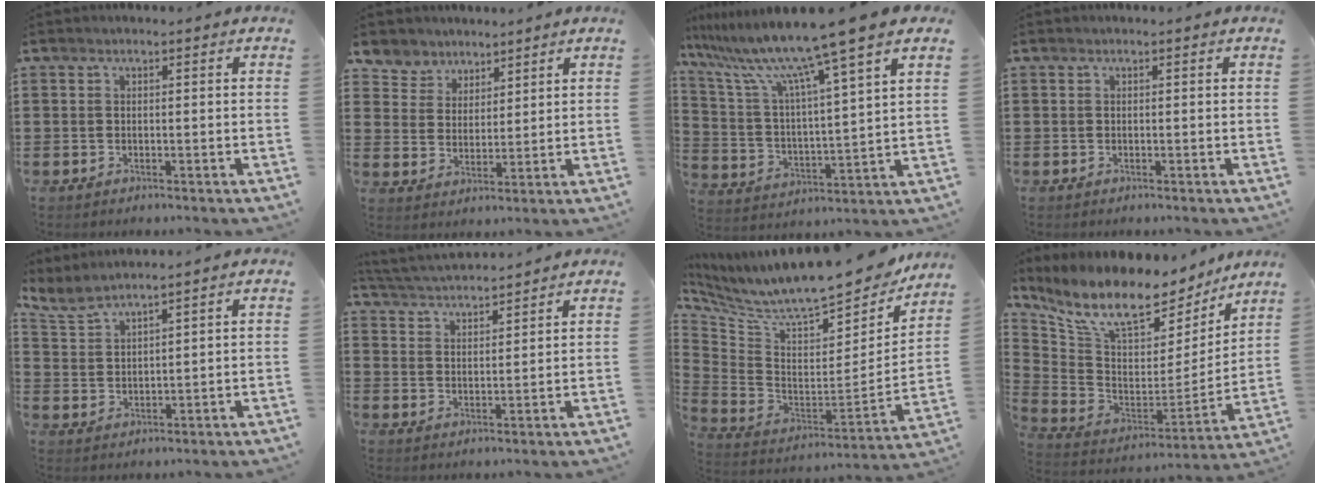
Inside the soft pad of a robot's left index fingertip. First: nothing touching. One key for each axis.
{"total": 5.0, "fx": 4.2, "fy": 2.7, "fz": -0.4, "tx": -0.020, "ty": -0.011, "tz": 0.077}
{"total": 11.3, "fx": 9.3, "fy": -1.0, "fz": 6.4, "tx": -0.162, "ty": -0.061, "tz": 0.146}
{"total": 0.0}
{"total": 4.1, "fx": 3.8, "fy": 0.8, "fz": 1.5, "tx": -0.044, "ty": -0.014, "tz": 0.068}
{"total": 3.7, "fx": 3.7, "fy": -0.1, "fz": 0.4, "tx": -0.023, "ty": -0.019, "tz": 0.063}
{"total": 10.7, "fx": 8.7, "fy": 2.1, "fz": 5.8, "tx": -0.126, "ty": -0.070, "tz": 0.143}
{"total": 10.9, "fx": 8.1, "fy": 4.0, "fz": 6.1, "tx": -0.148, "ty": -0.054, "tz": 0.141}